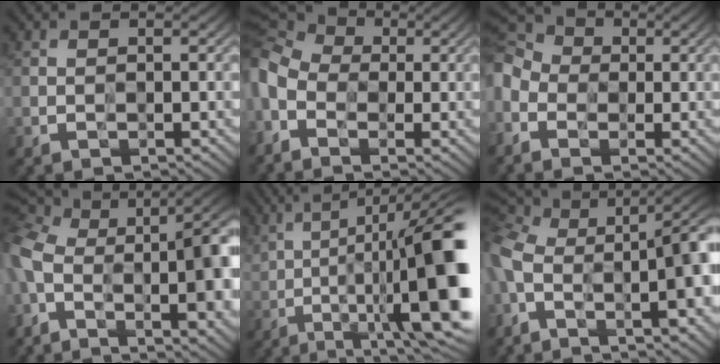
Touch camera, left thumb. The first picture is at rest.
{"total": 11.5, "force": [-1.8, 8.5, 7.7], "torque": [-0.212, -0.012, -0.029]}
{"total": 8.3, "force": [-1.4, 6.9, 4.3], "torque": [-0.144, 0.003, -0.035]}
{"total": 19.4, "force": [-3.9, 9.8, 16.3], "torque": [-0.286, -0.031, -0.032]}
{"total": 18.1, "force": [-1.2, 5.4, 17.3], "torque": [-0.255, 0.026, -0.017]}
{"total": 16.3, "force": [-4.6, 6.9, 14.1], "torque": [-0.269, -0.022, -0.069]}